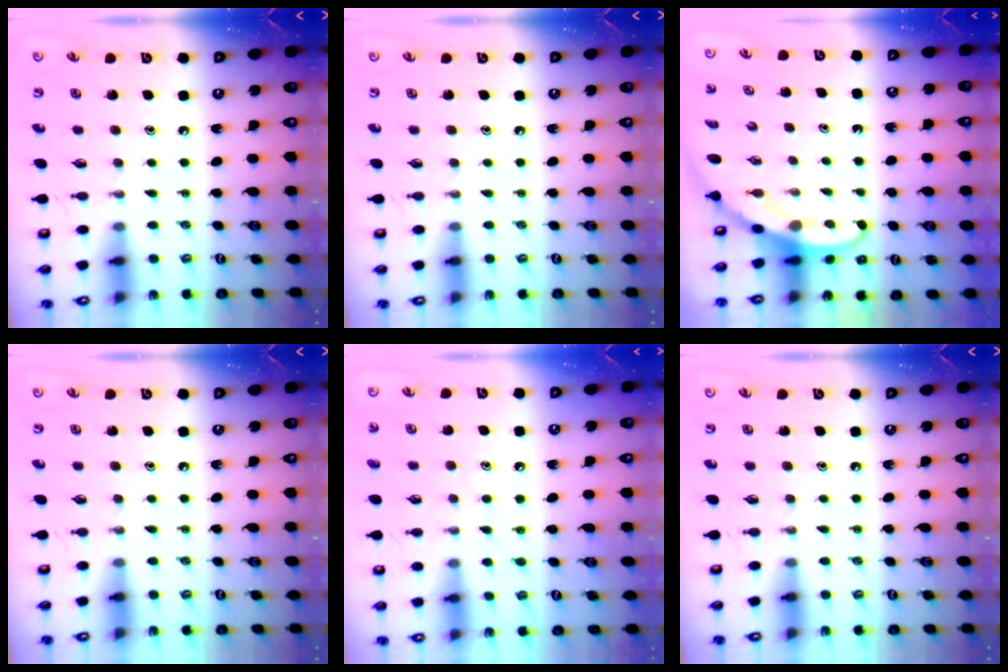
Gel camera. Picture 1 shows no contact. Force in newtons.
{"total": 0.0}
{"total": 4.1, "press": 4.1, "slide": 0.3}
{"total": 0.0}
{"total": 6.1, "press": 6.1, "slide": 0.5}
{"total": 0.0}